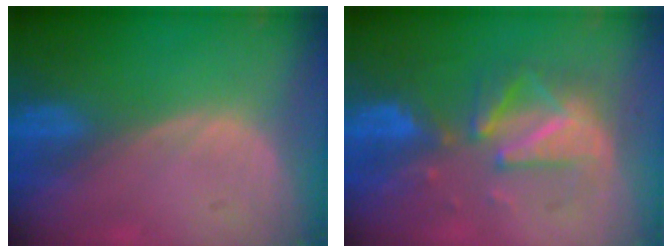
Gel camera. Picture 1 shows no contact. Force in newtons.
{"total": 8.1, "press": 8.1, "slide": 0.8}